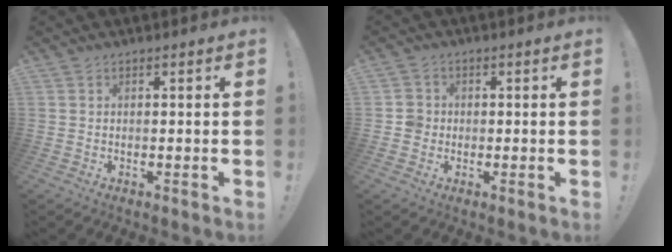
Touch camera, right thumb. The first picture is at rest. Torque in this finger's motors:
{"motor_torque": [0.03, 0.02, 0.24, -0.11, -0.03]}